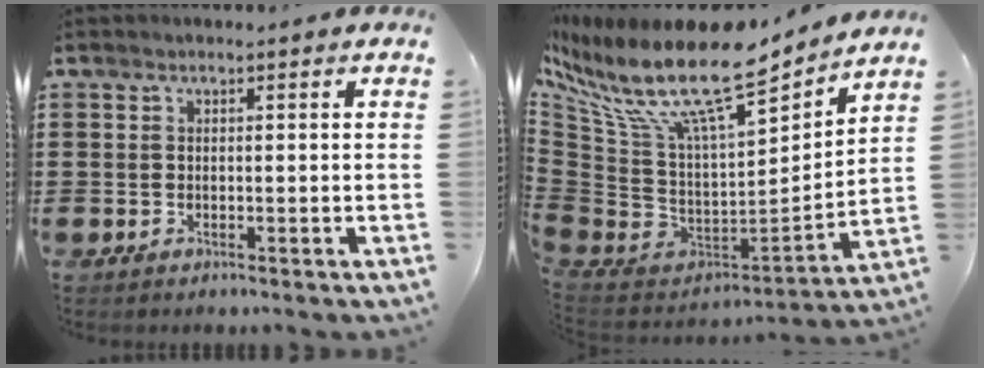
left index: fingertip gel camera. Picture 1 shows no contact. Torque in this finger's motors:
{"motor_torque": [2.14, 0.00, 1.05, 0.21]}